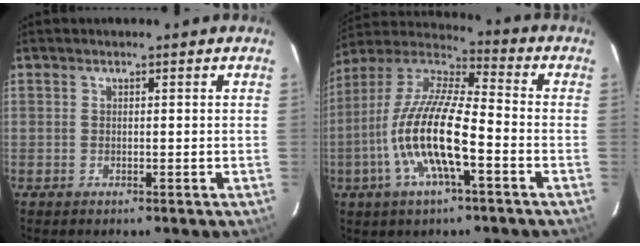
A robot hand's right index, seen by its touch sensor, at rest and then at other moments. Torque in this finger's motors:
{"motor_torque": [1.33, -0.80, 1.05, 0.21]}